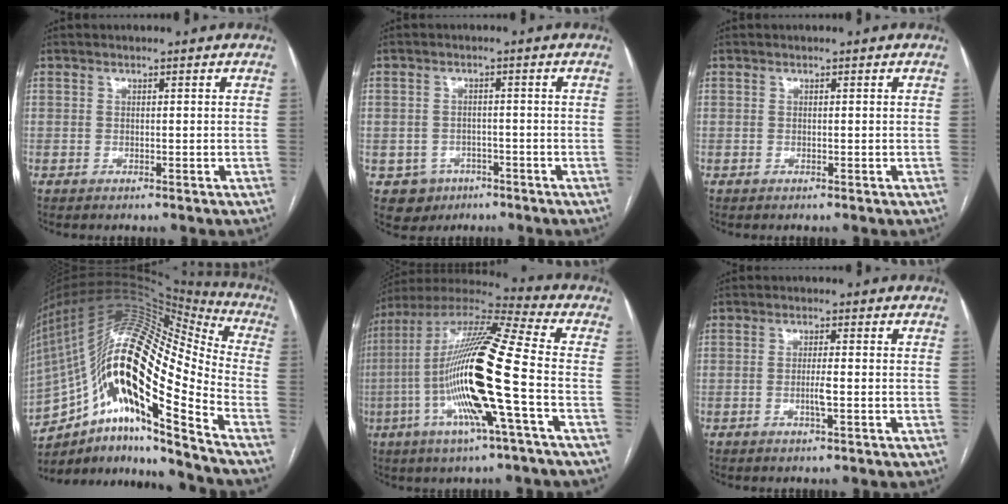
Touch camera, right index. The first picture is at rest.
{"total": 4.6, "force": [-2.1, 4.1, 0.2], "torque": [0.002, 0.012, -0.025]}
{"total": 0.0}
{"total": 27.0, "force": [-13.1, 5.8, 22.9], "torque": [-0.409, 0.031, -0.229]}
{"total": 20.7, "force": [-4.1, 0.5, 20.3], "torque": [-0.401, -0.010, -0.087]}
{"total": 2.3, "force": [-0.4, 0.1, 2.3], "torque": [-0.040, -0.001, -0.007]}